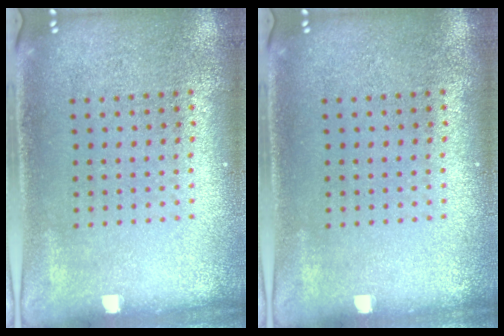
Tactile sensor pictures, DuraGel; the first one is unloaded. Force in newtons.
{"total": 0.0}